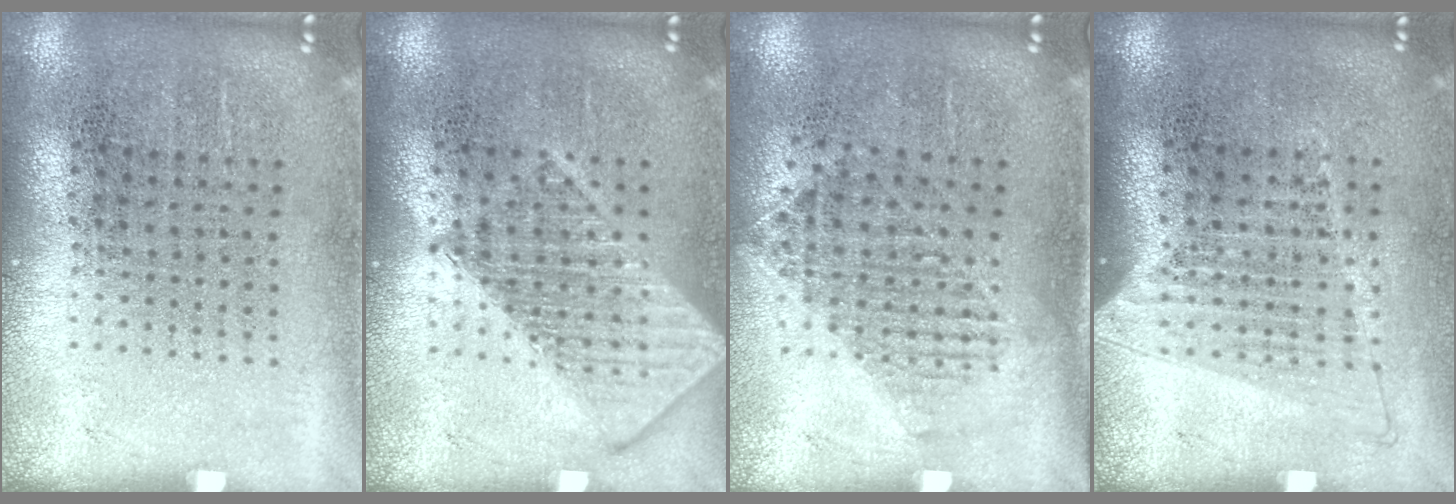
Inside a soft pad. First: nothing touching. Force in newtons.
{"total": 2.9, "press": 2.9, "slide": 0.4}
{"total": 1.2, "press": 1.1, "slide": 0.5}
{"total": 1.2, "press": 1.1, "slide": 0.5}